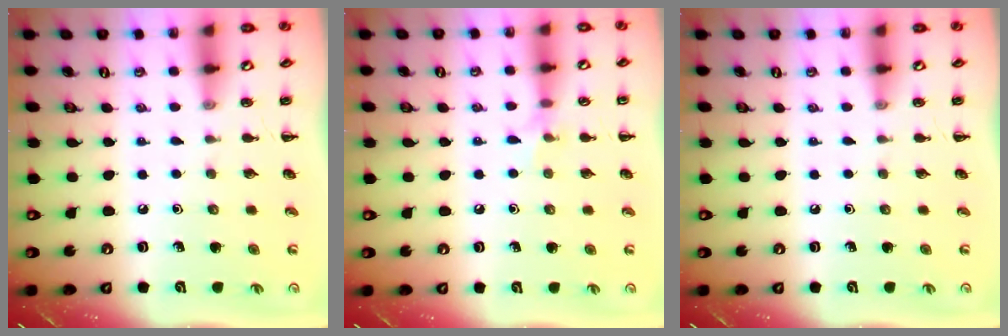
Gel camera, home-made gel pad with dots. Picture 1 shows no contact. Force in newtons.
{"total": 5.2, "press": 4.9, "slide": 1.6}
{"total": 0.0}